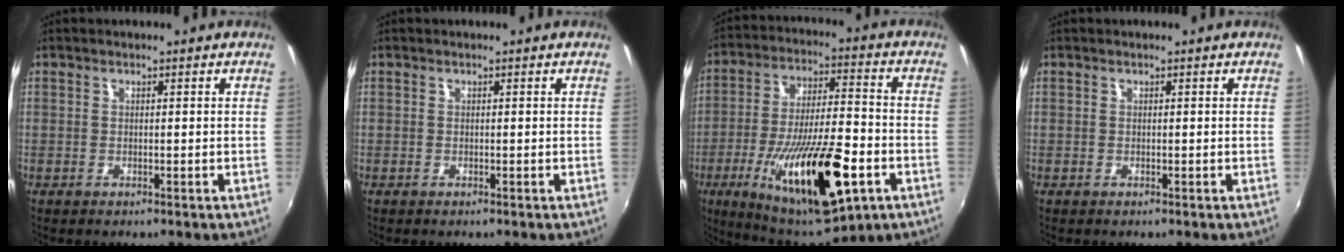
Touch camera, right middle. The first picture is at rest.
{"total": 0.0}
{"total": 24.2, "force": [-9.6, 7.5, 21.0], "torque": [-0.374, -0.039, -0.144]}
{"total": 0.0}